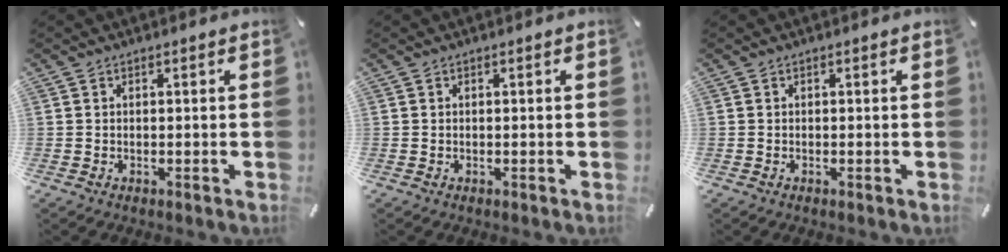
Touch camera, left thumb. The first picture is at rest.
{"total": 0.0}
{"total": 0.0}